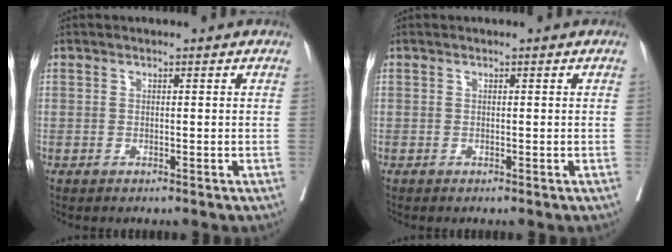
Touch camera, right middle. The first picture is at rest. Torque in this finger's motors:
{"motor_torque": [-1.42, -0.51, 0.02, 0.01]}